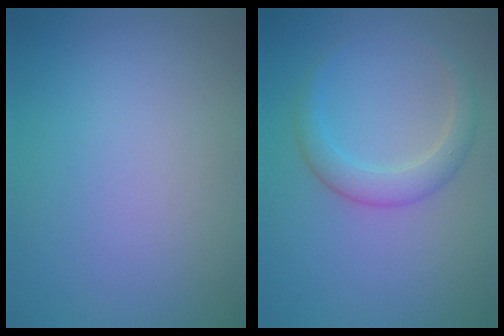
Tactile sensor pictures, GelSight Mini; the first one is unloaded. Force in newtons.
{"total": 2.6, "press": 2.6, "slide": 0.1}